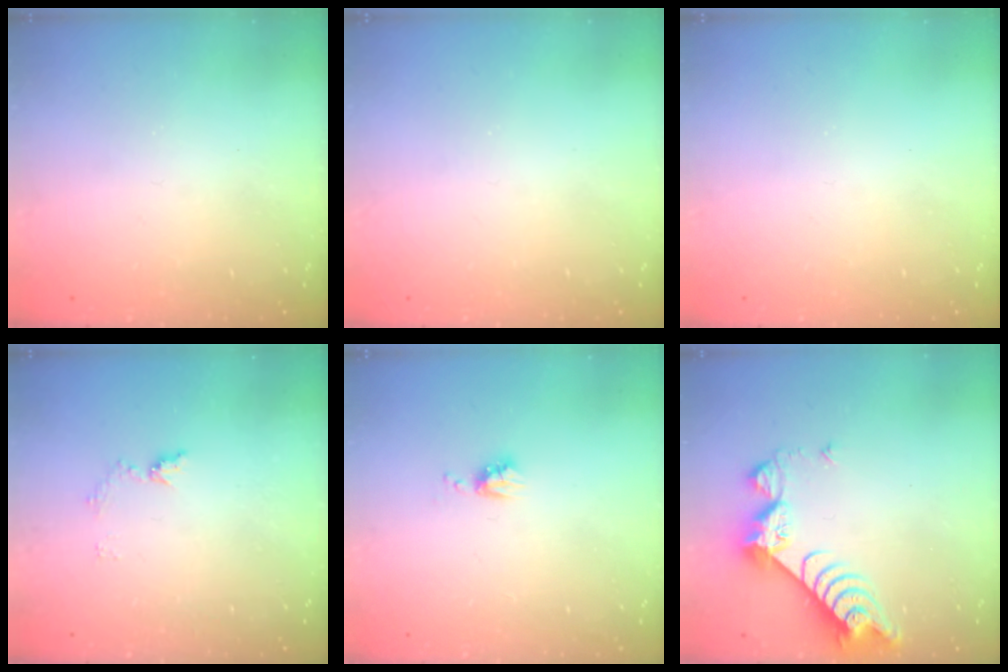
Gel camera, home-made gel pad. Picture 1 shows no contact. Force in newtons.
{"total": 0.0}
{"total": 0.0}
{"total": 6.4, "press": 6.4, "slide": 0.7}
{"total": 4.1, "press": 4.0, "slide": 0.5}
{"total": 8.8, "press": 8.7, "slide": 0.9}